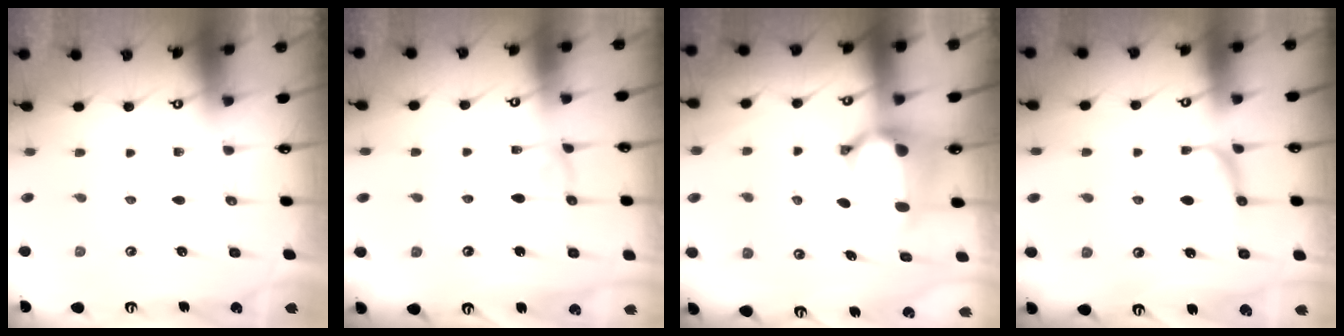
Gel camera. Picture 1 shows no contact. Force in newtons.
{"total": 0.6, "press": 0.5, "slide": 0.3}
{"total": 1.4, "press": 0.4, "slide": 1.3}
{"total": 2.0, "press": 1.8, "slide": 0.9}